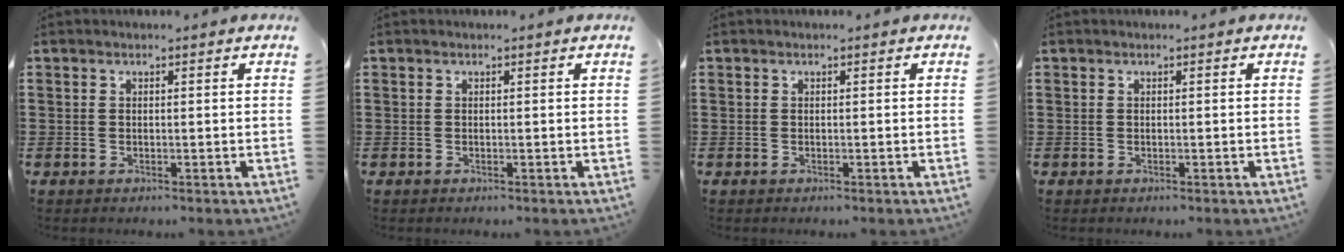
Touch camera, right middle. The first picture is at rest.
{"total": 0.0}
{"total": 0.0}
{"total": 0.0}